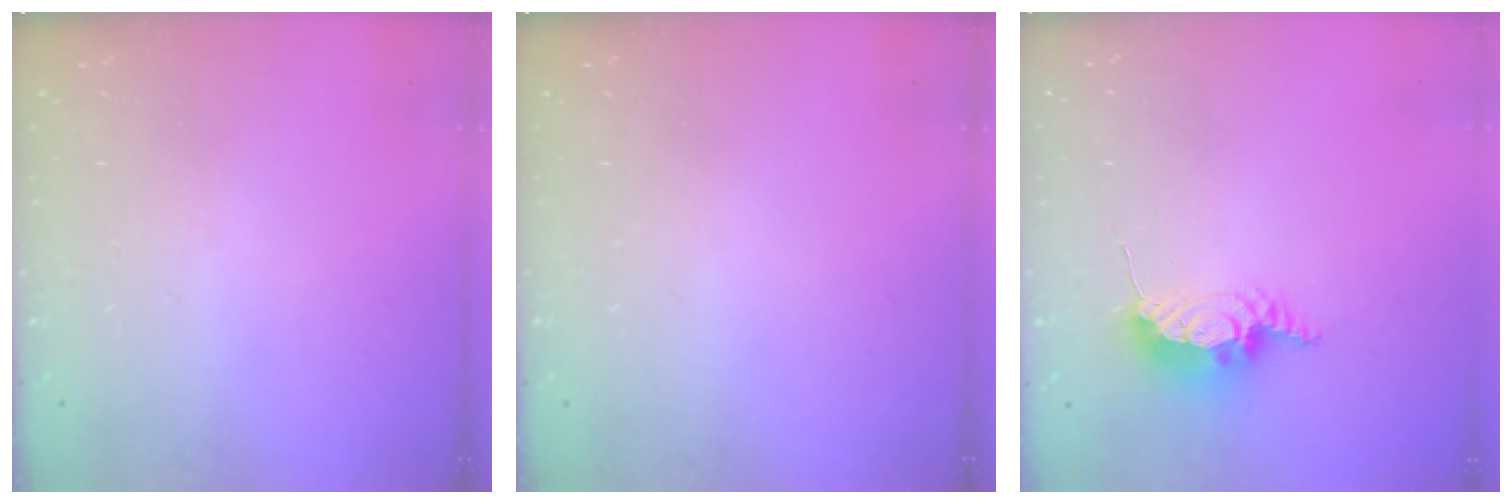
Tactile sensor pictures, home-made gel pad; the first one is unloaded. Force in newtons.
{"total": 0.0}
{"total": 8.3, "press": 8.3, "slide": 0.1}